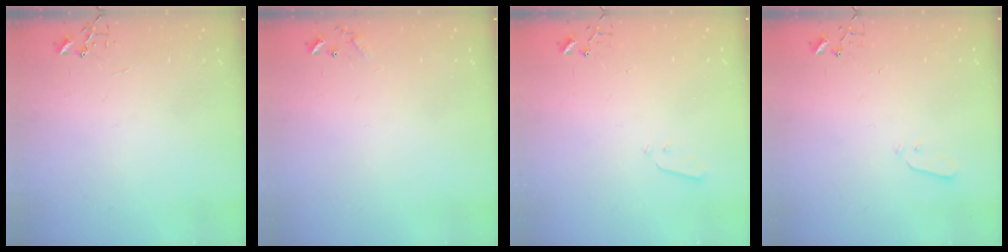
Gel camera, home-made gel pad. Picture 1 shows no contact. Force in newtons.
{"total": 6.6, "press": 6.6, "slide": 0.5}
{"total": 2.8, "press": 2.7, "slide": 0.4}
{"total": 3.5, "press": 3.5, "slide": 0.3}